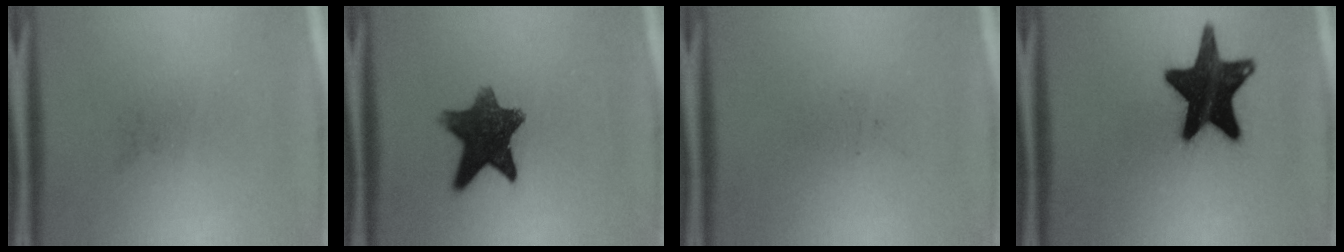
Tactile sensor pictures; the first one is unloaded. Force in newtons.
{"total": 10.8}
{"total": 0.0}
{"total": 18.1}